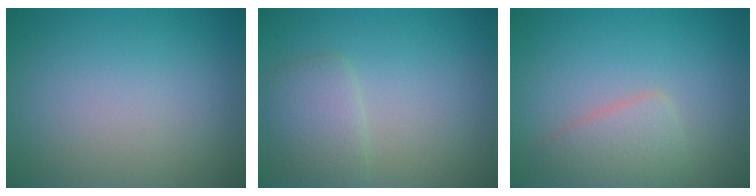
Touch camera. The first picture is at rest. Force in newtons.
{"total": 2.7, "press": 2.7, "slide": 0.1}
{"total": 2.8, "press": 2.8, "slide": 0.2}